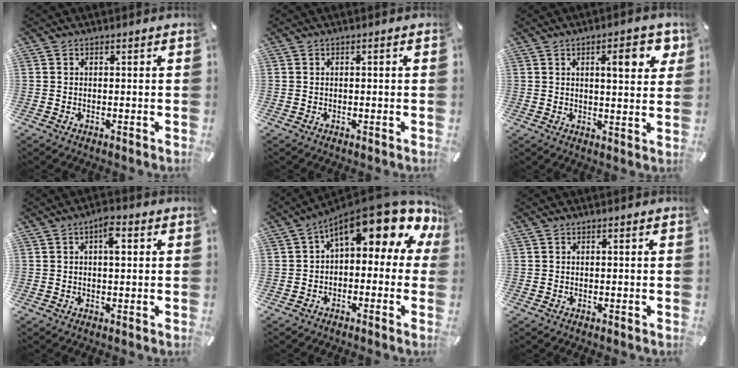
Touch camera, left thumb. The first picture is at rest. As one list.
[{"total": 0.6, "force": [-0.1, 0.1, 0.6], "torque": [-0.010, 0.000, -0.001]}, {"total": 9.0, "force": [3.8, 3.0, 7.6], "torque": [-0.104, -0.009, 0.055]}, {"total": 4.3, "force": [1.1, 1.8, 3.8], "torque": [-0.048, -0.002, 0.009]}, {"total": 13.7, "force": [7.5, 4.8, 10.3], "torque": [-0.153, -0.066, 0.123]}, {"total": 0.0}]